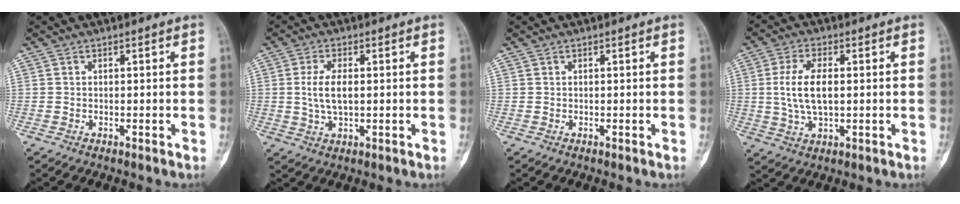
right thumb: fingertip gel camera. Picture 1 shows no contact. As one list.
[{"total": 5.8, "force": [0.4, 2.8, 5.1], "torque": [-0.102, 0.000, 0.008]}, {"total": 0.0}, {"total": 8.6, "force": [0.6, 4.3, 7.5], "torque": [-0.152, 0.002, 0.013]}]